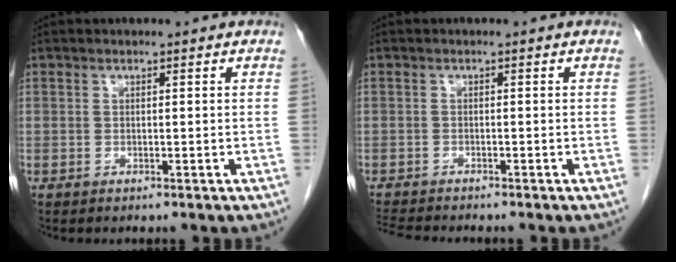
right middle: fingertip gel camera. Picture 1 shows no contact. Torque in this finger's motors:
{"motor_torque": [0.02, -0.02, 0.00, 0.00]}